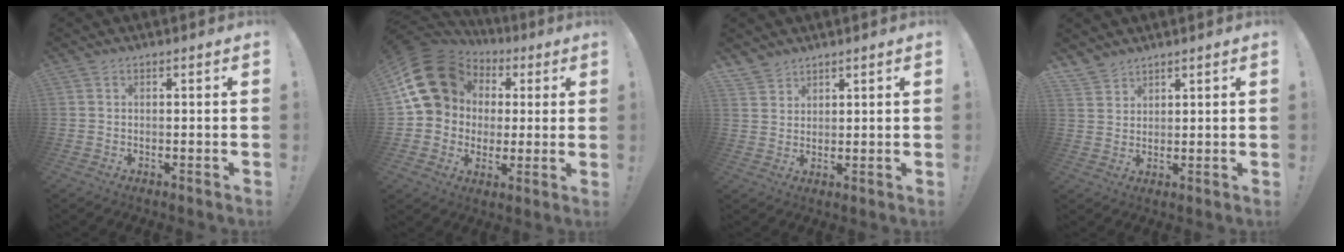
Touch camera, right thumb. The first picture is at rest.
{"total": 19.4, "force": [5.4, 15.9, 9.8], "torque": [-0.163, -0.016, 0.120]}
{"total": 3.9, "force": [3.4, 2.0, 0.5], "torque": [-0.006, -0.025, 0.064]}
{"total": 4.4, "force": [3.9, 1.9, 0.6], "torque": [-0.008, -0.029, 0.074]}